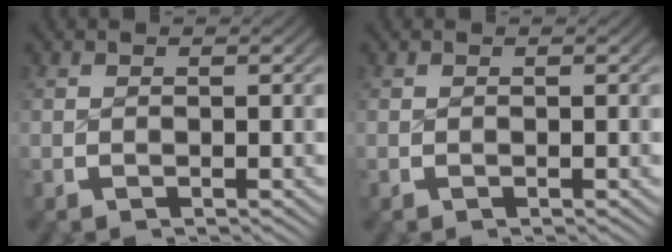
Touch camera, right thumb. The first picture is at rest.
{"total": 0.0}